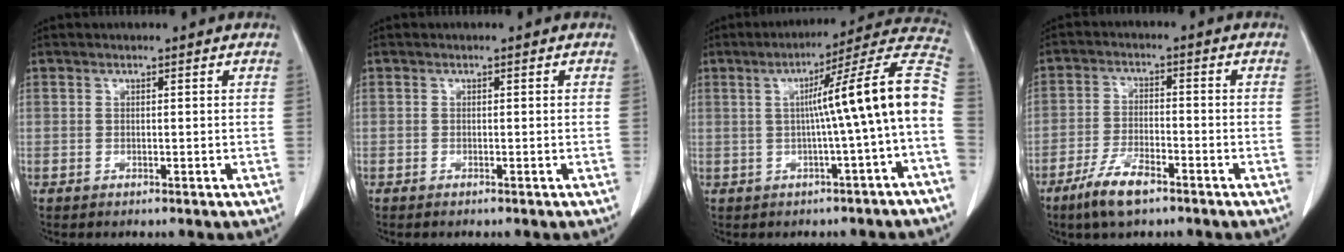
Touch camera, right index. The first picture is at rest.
{"total": 0.5, "force": [-0.4, 0.1, 0.3], "torque": [-0.009, -0.001, -0.007]}
{"total": 13.9, "force": [-0.9, -1.4, 13.8], "torque": [-0.180, 0.034, -0.020]}
{"total": 7.0, "force": [-4.8, 1.8, 4.8], "torque": [-0.099, -0.008, -0.088]}